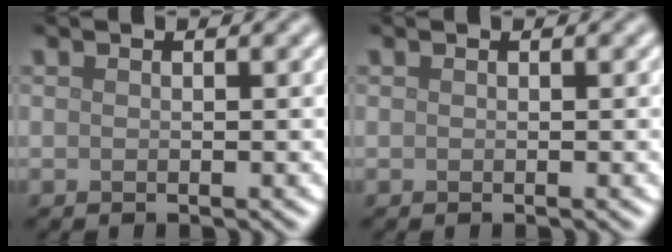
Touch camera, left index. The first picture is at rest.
{"total": 0.0}